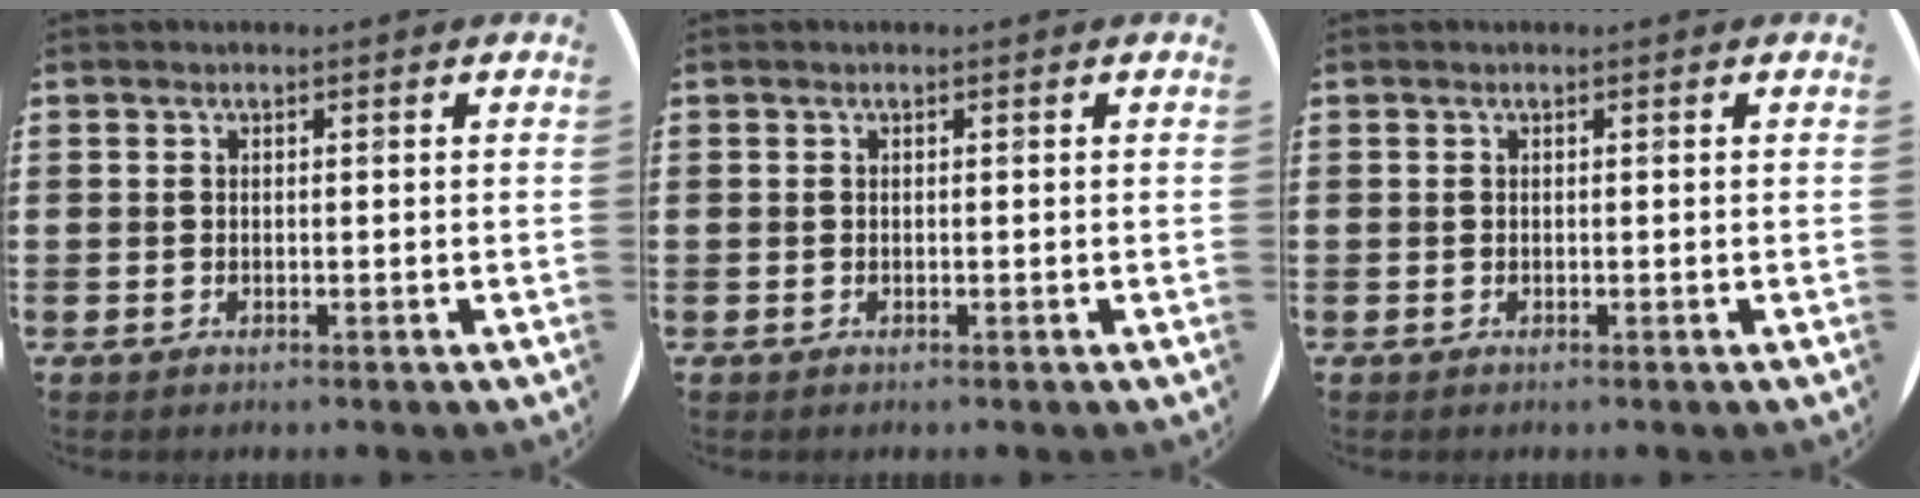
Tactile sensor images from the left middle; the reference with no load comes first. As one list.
[{"total": 0.0}, {"total": 0.0}]